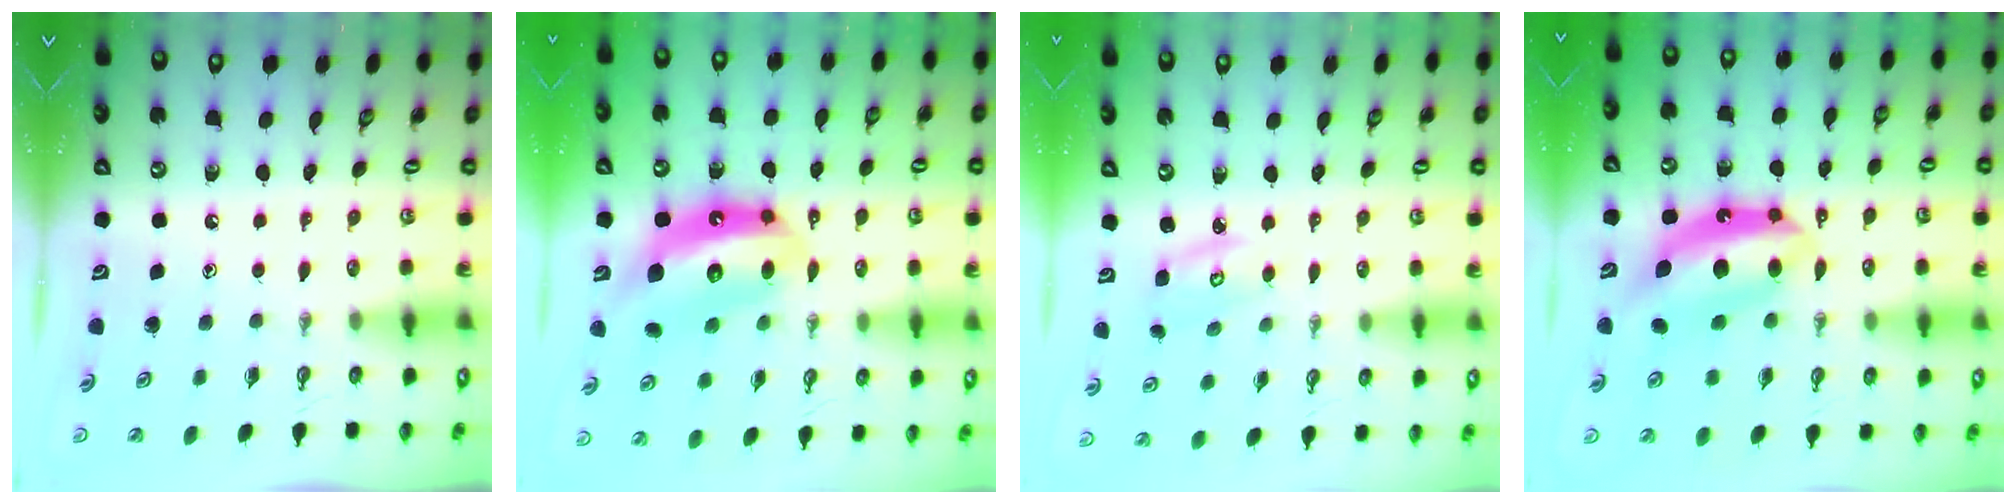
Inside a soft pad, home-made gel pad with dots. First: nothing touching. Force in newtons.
{"total": 14.8, "press": 14.7, "slide": 1.8}
{"total": 3.1, "press": 3.1, "slide": 0.3}
{"total": 13.6, "press": 13.5, "slide": 1.2}